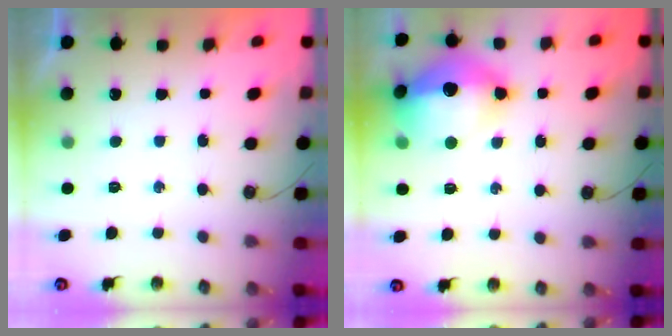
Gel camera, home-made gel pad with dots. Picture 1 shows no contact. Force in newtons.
{"total": 21.9, "press": 19.7, "slide": 9.6}